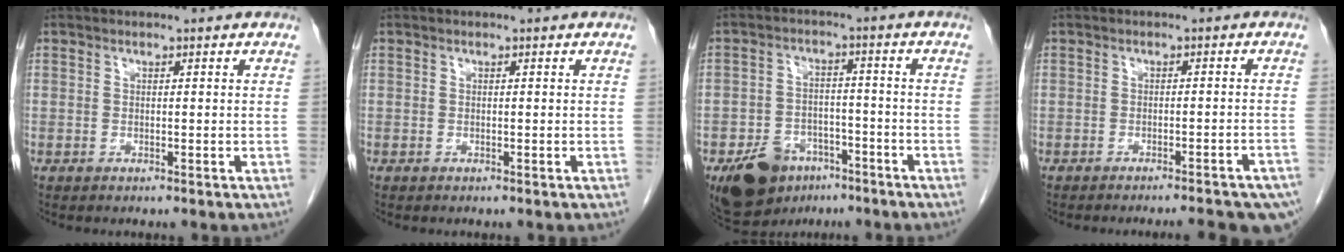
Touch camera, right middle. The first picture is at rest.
{"total": 0.0}
{"total": 9.7, "force": [-6.2, 6.0, 4.4], "torque": [-0.083, 0.004, -0.098]}
{"total": 12.0, "force": [-10.8, 1.1, 5.1], "torque": [-0.033, -0.005, -0.114]}